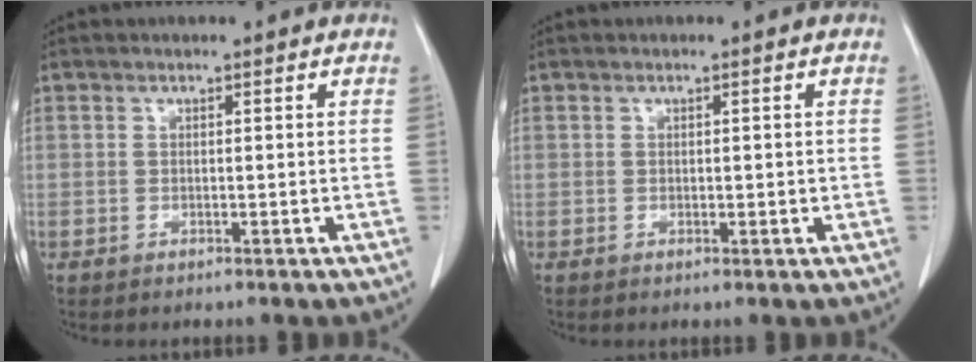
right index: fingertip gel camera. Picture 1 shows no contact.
{"total": 1.1, "force": [0.0, 0.5, 0.9], "torque": [-0.014, -0.002, 0.004]}